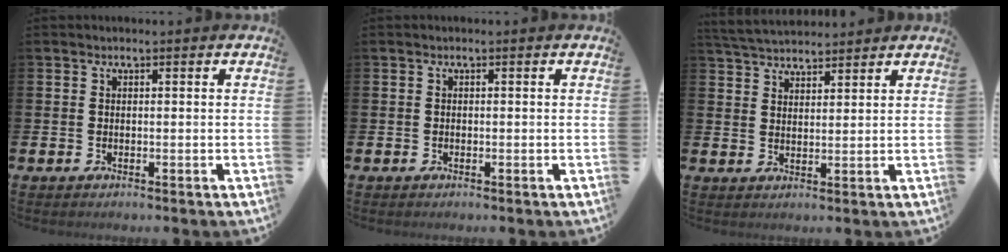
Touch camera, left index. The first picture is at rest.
{"total": 0.0}
{"total": 4.2, "force": [4.1, 0.8, 0.3], "torque": [-0.023, -0.016, 0.076]}